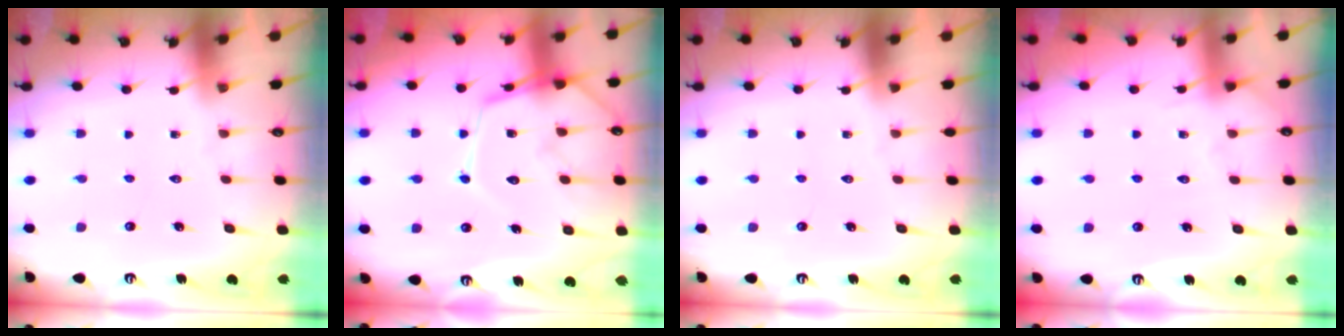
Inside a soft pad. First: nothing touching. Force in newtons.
{"total": 14.0, "press": 14.0, "slide": 1.2}
{"total": 0.0}
{"total": 2.9, "press": 2.9, "slide": 0.4}